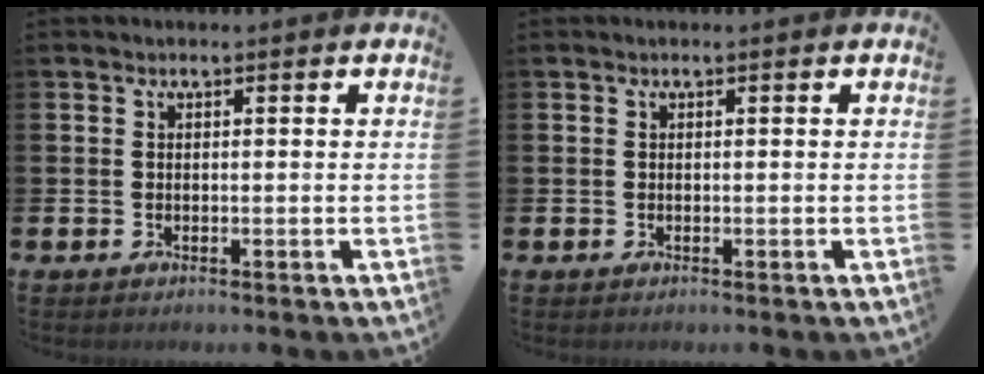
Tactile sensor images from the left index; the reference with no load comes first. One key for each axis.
{"total": 0.0}